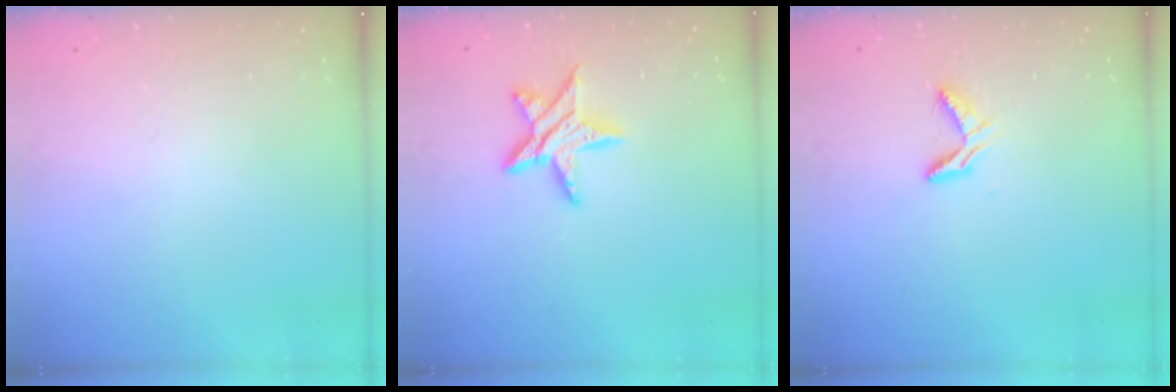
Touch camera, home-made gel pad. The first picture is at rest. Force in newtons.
{"total": 10.8, "press": 10.7, "slide": 0.7}
{"total": 5.0, "press": 5.0, "slide": 0.3}